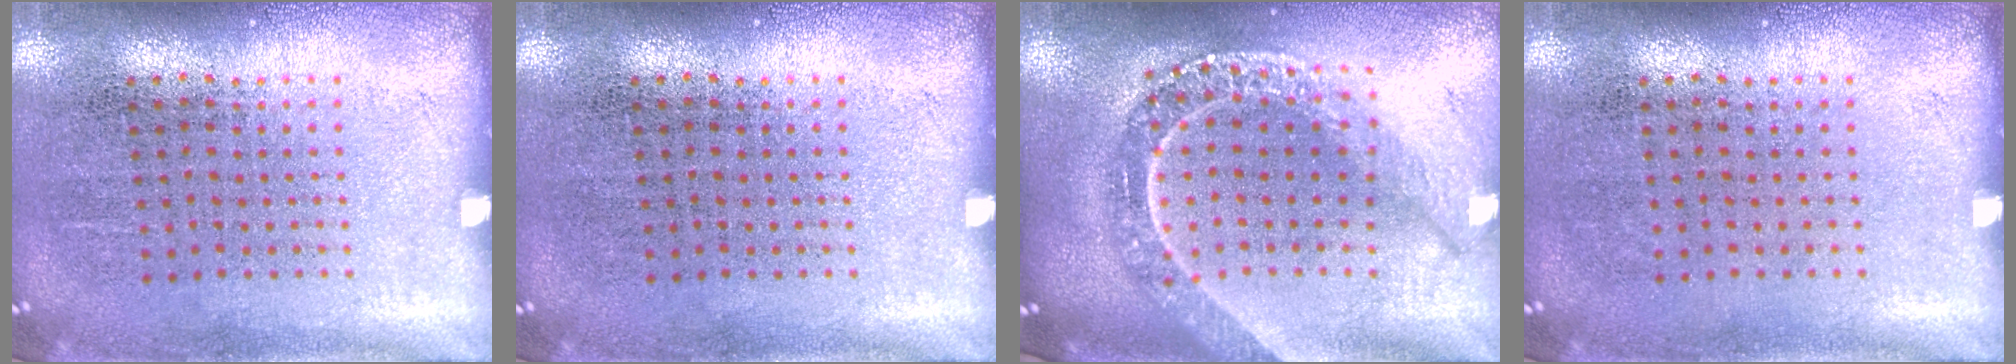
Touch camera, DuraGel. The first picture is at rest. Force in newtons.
{"total": 0.0}
{"total": 2.4, "press": 2.0, "slide": 1.3}
{"total": 0.0}